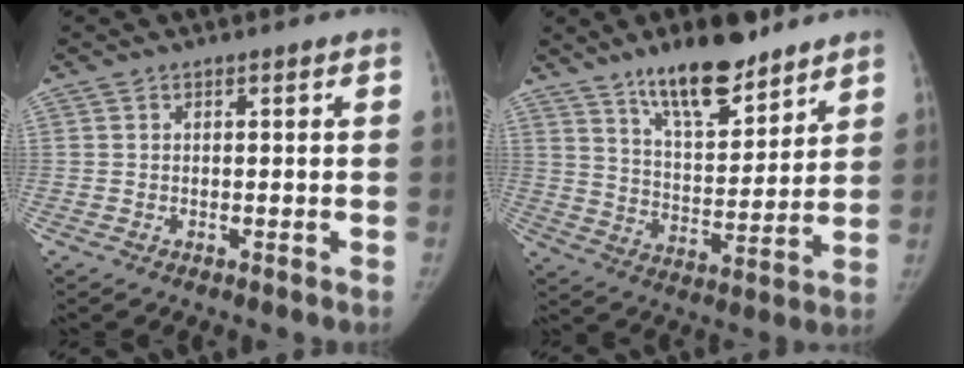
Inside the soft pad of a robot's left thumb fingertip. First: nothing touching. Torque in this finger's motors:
{"motor_torque": [0.73, -0.02, 1.29, -1.47, 0.05]}